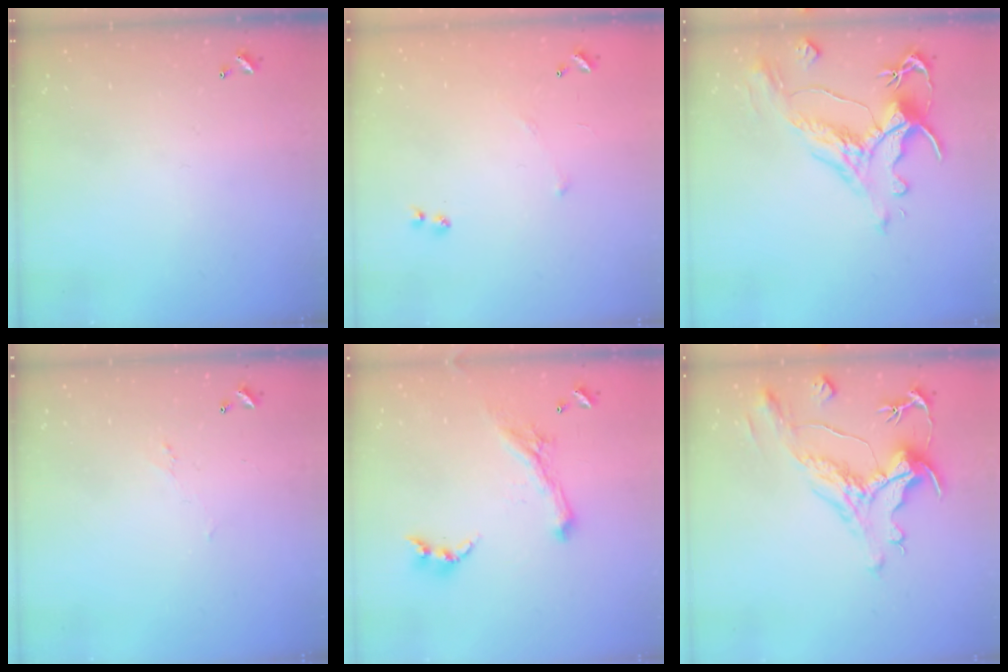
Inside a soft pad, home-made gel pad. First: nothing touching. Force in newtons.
{"total": 5.2, "press": 5.1, "slide": 0.8}
{"total": 1.2, "press": 0.2, "slide": 1.2}
{"total": 0.8, "press": 0.5, "slide": 0.6}
{"total": 2.2, "press": 2.1, "slide": 0.5}
{"total": 1.9, "press": 0.9, "slide": 1.6}